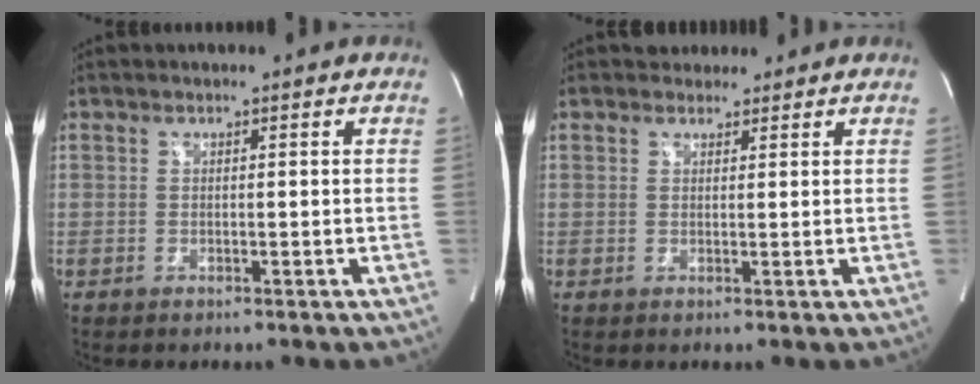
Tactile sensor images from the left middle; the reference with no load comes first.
{"total": 1.8, "force": [1.5, 1.0, -0.1], "torque": [0.000, 0.012, 0.021]}